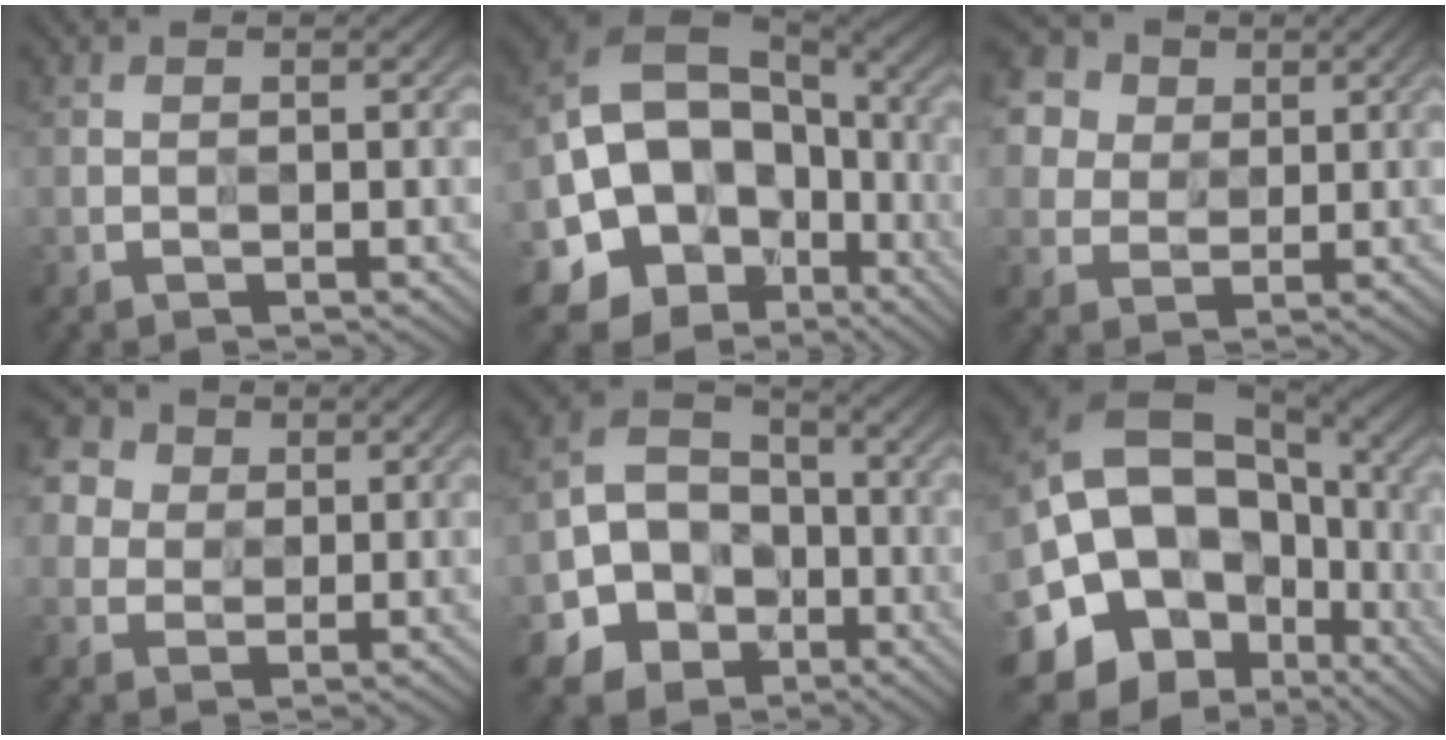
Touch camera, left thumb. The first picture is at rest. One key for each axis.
{"total": 17.4, "fx": -4.2, "fy": 14.8, "fz": 8.1, "tx": -0.165, "ty": -0.004, "tz": -0.079}
{"total": 12.4, "fx": 7.3, "fy": 8.8, "fz": 4.7, "tx": -0.167, "ty": 0.026, "tz": 0.143}
{"total": 9.8, "fx": 5.5, "fy": 7.1, "fz": 4.0, "tx": -0.147, "ty": 0.023, "tz": 0.100}
{"total": 7.7, "fx": -3.0, "fy": 6.6, "fz": 2.6, "tx": -0.058, "ty": -0.002, "tz": -0.070}
{"total": 20.3, "fx": -4.8, "fy": 17.8, "fz": 8.6, "tx": -0.159, "ty": -0.018, "tz": -0.094}